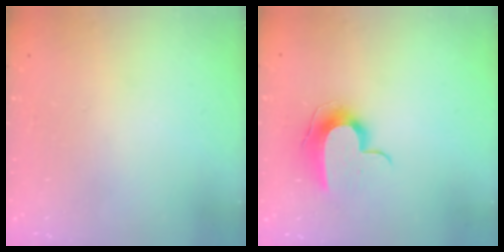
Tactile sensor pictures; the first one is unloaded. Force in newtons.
{"total": 9.5, "press": 9.5, "slide": 0.4}